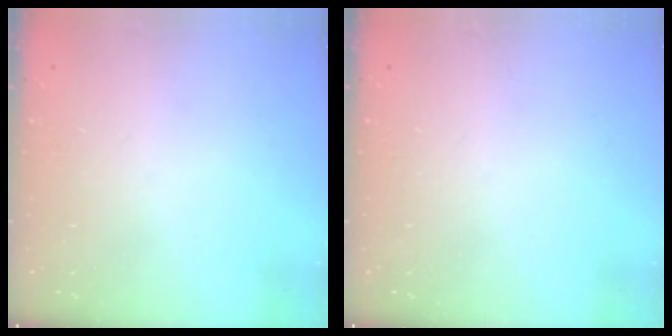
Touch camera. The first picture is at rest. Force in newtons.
{"total": 0.0}